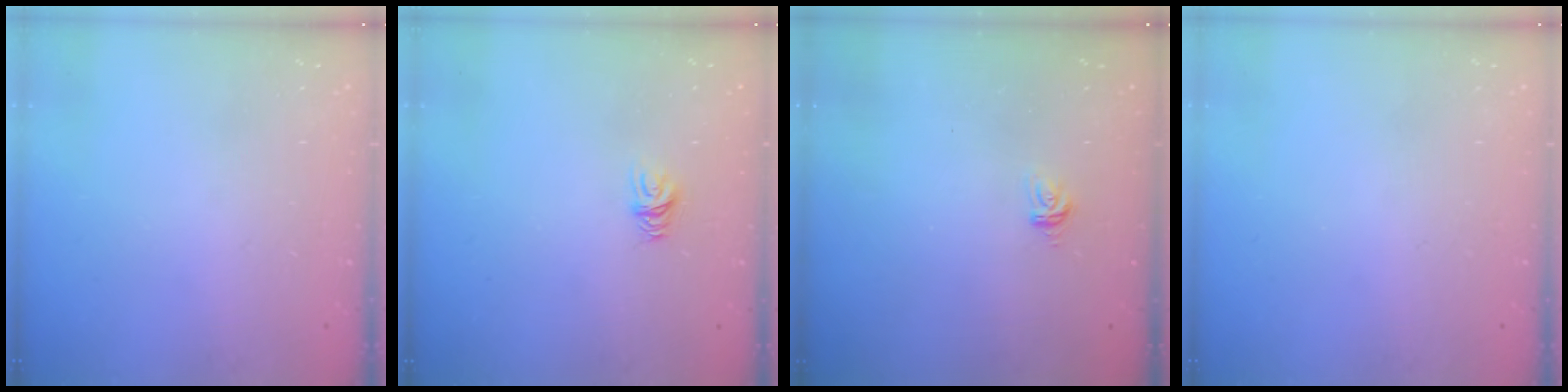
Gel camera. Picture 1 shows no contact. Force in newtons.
{"total": 6.1, "press": 6.1, "slide": 0.3}
{"total": 3.4, "press": 3.4, "slide": 0.2}
{"total": 0.0}